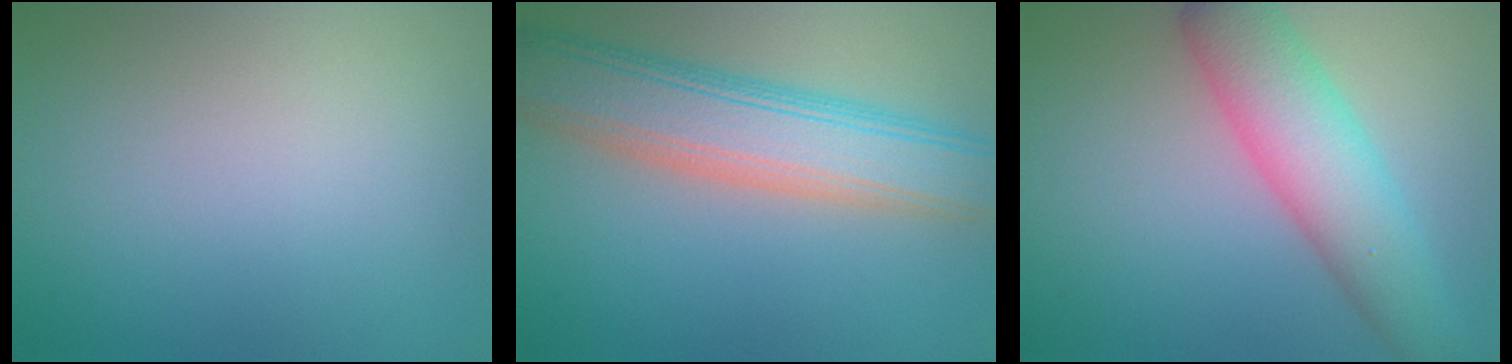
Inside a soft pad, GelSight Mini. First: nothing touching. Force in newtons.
{"total": 8.4, "press": 8.4, "slide": 0.1}
{"total": 6.7, "press": 6.7, "slide": 0.1}